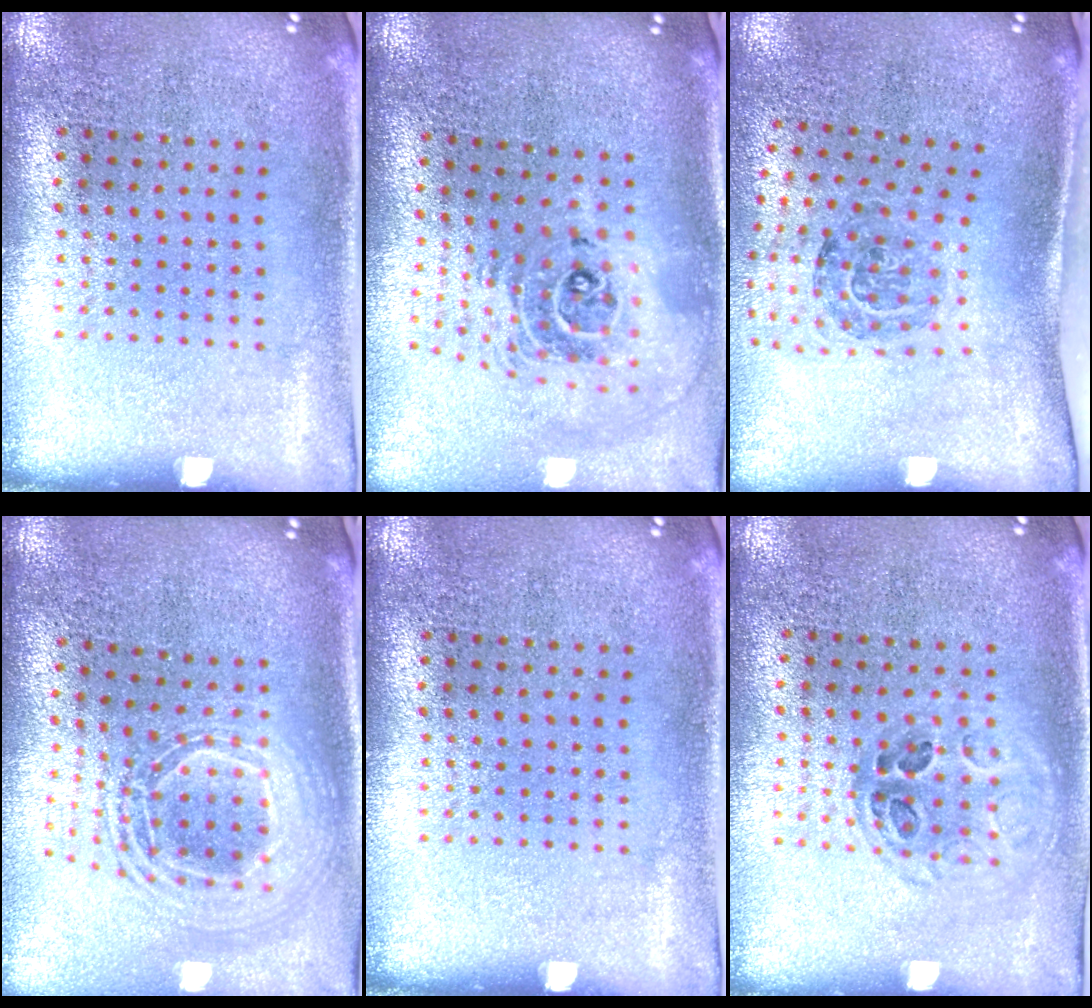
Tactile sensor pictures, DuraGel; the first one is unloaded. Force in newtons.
{"total": 2.3, "press": 1.8, "slide": 1.5}
{"total": 1.5, "press": 1.2, "slide": 1.0}
{"total": 2.3, "press": 1.8, "slide": 1.5}
{"total": 0.0}
{"total": 1.0, "press": 1.0, "slide": 0.4}